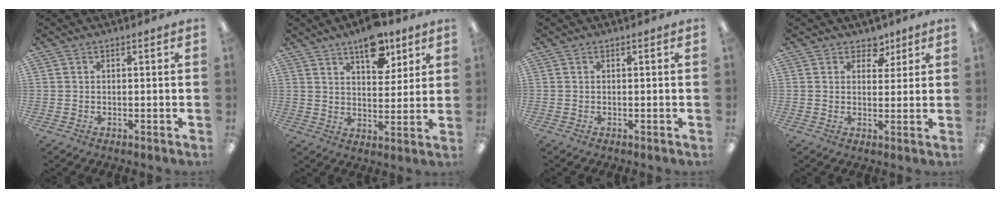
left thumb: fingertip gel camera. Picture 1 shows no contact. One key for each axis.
{"total": 11.7, "fx": 7.6, "fy": 5.7, "fz": 6.8, "tx": -0.078, "ty": -0.039, "tz": 0.127}
{"total": 0.0}
{"total": 4.9, "fx": 3.2, "fy": 3.4, "fz": 1.7, "tx": -0.011, "ty": -0.014, "tz": 0.053}